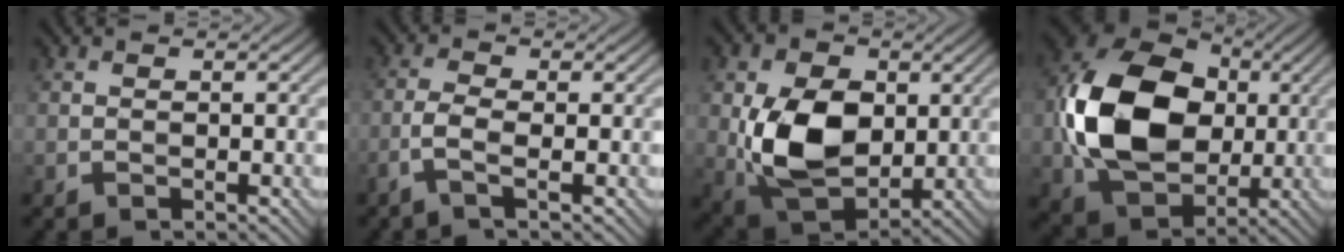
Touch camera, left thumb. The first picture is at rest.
{"total": 2.7, "force": [-1.1, 0.6, 2.4], "torque": [-0.065, 0.005, -0.031]}
{"total": 12.1, "force": [0.4, 8.3, 8.8], "torque": [-0.193, -0.004, 0.009]}
{"total": 16.3, "force": [0.4, 12.1, 11.0], "torque": [-0.250, 0.007, 0.009]}